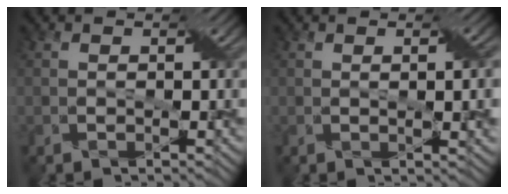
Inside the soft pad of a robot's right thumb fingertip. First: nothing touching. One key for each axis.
{"total": 3.3, "fx": 0.6, "fy": 0.7, "fz": 3.2, "tx": -0.052, "ty": 0.006, "tz": 0.013}